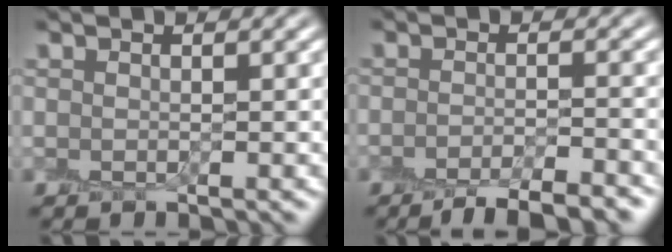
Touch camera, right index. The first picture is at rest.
{"total": 4.8, "force": [-3.7, 1.2, 2.9], "torque": [-0.035, -0.001, -0.061]}